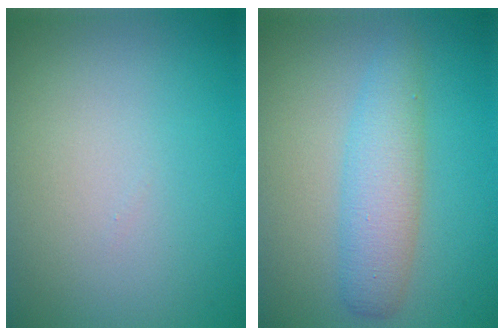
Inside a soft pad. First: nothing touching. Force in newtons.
{"total": 3.7, "press": 3.7, "slide": 0.0}